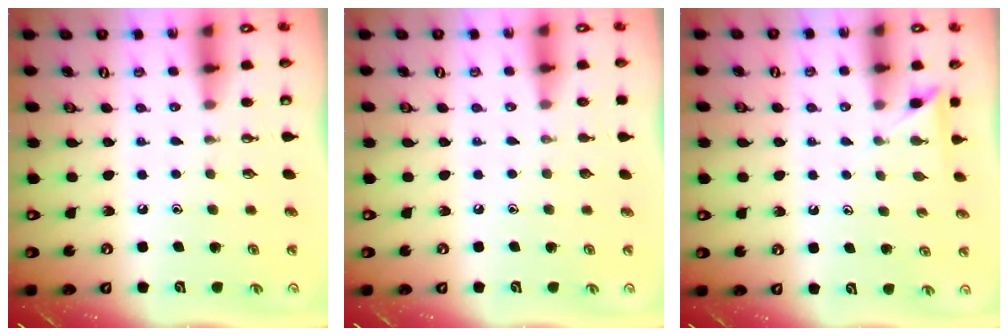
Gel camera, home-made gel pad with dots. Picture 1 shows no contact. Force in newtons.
{"total": 0.0}
{"total": 2.3, "press": 2.3, "slide": 0.2}